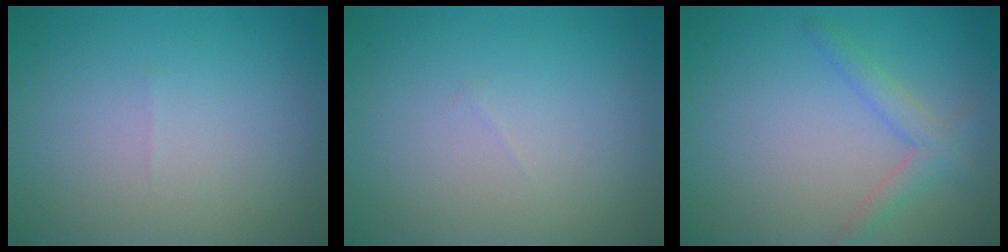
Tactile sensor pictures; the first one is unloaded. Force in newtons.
{"total": 0.0}
{"total": 2.1, "press": 2.1, "slide": 0.1}